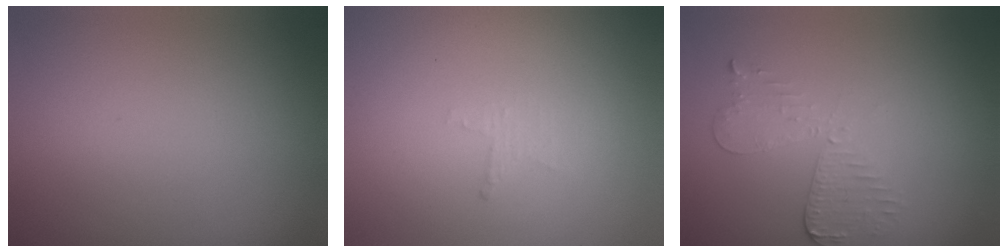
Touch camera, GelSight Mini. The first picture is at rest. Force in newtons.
{"total": 0.9, "press": 0.8, "slide": 0.3}
{"total": 3.0, "press": 2.6, "slide": 1.5}